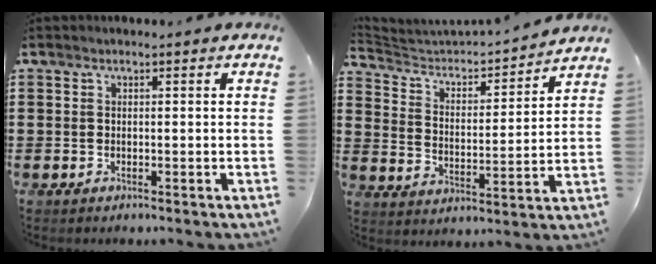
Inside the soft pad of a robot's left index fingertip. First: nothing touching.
{"total": 3.4, "force": [3.3, 0.5, 0.6], "torque": [-0.037, -0.037, 0.048]}